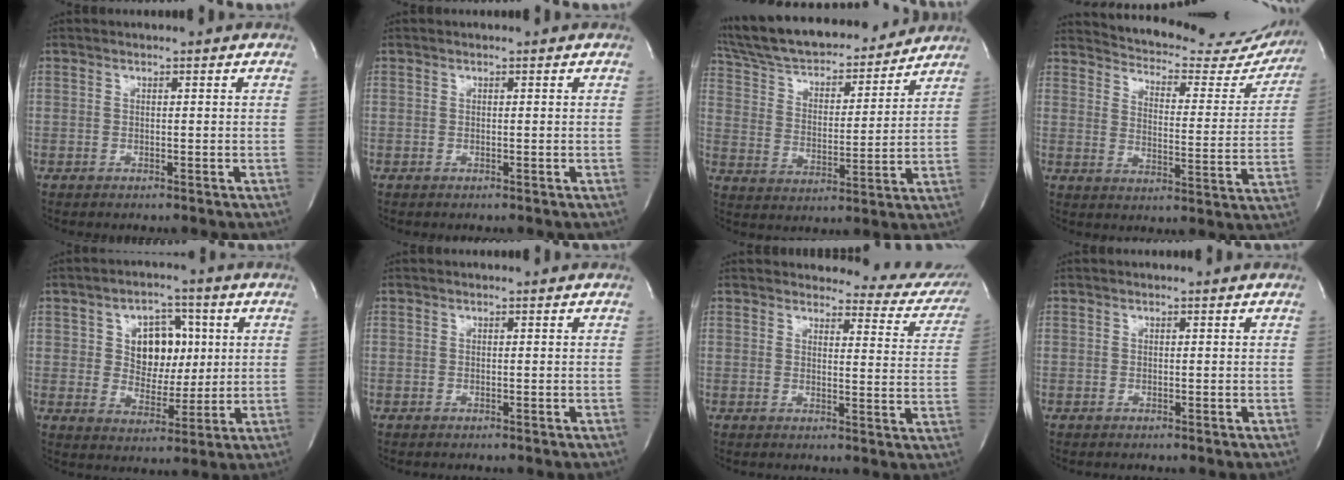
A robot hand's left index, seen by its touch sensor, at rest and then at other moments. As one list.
[{"total": 0.0}, {"total": 21.9, "force": [19.7, 5.3, 7.9], "torque": [-0.149, 0.015, 0.304]}, {"total": 22.2, "force": [20.7, 5.8, 5.4], "torque": [-0.076, -0.065, 0.243]}, {"total": 8.3, "force": [1.9, 6.0, 5.4], "torque": [-0.083, 0.014, 0.035]}, {"total": 0.0}, {"total": 12.8, "force": [12.3, 3.0, 1.6], "torque": [0.019, -0.076, 0.101]}, {"total": 0.0}]